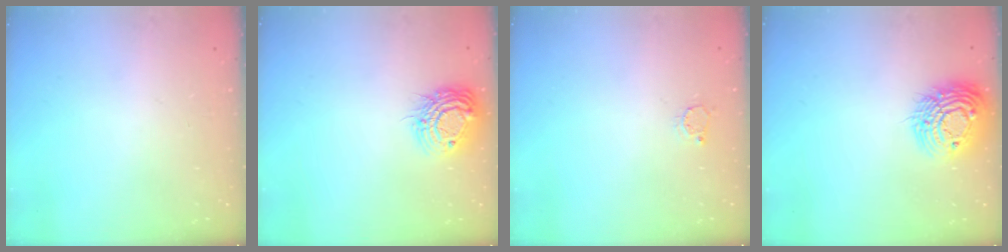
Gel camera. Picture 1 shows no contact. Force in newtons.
{"total": 12.7, "press": 12.7, "slide": 0.9}
{"total": 2.7, "press": 2.7, "slide": 0.2}
{"total": 14.5, "press": 14.5, "slide": 1.0}